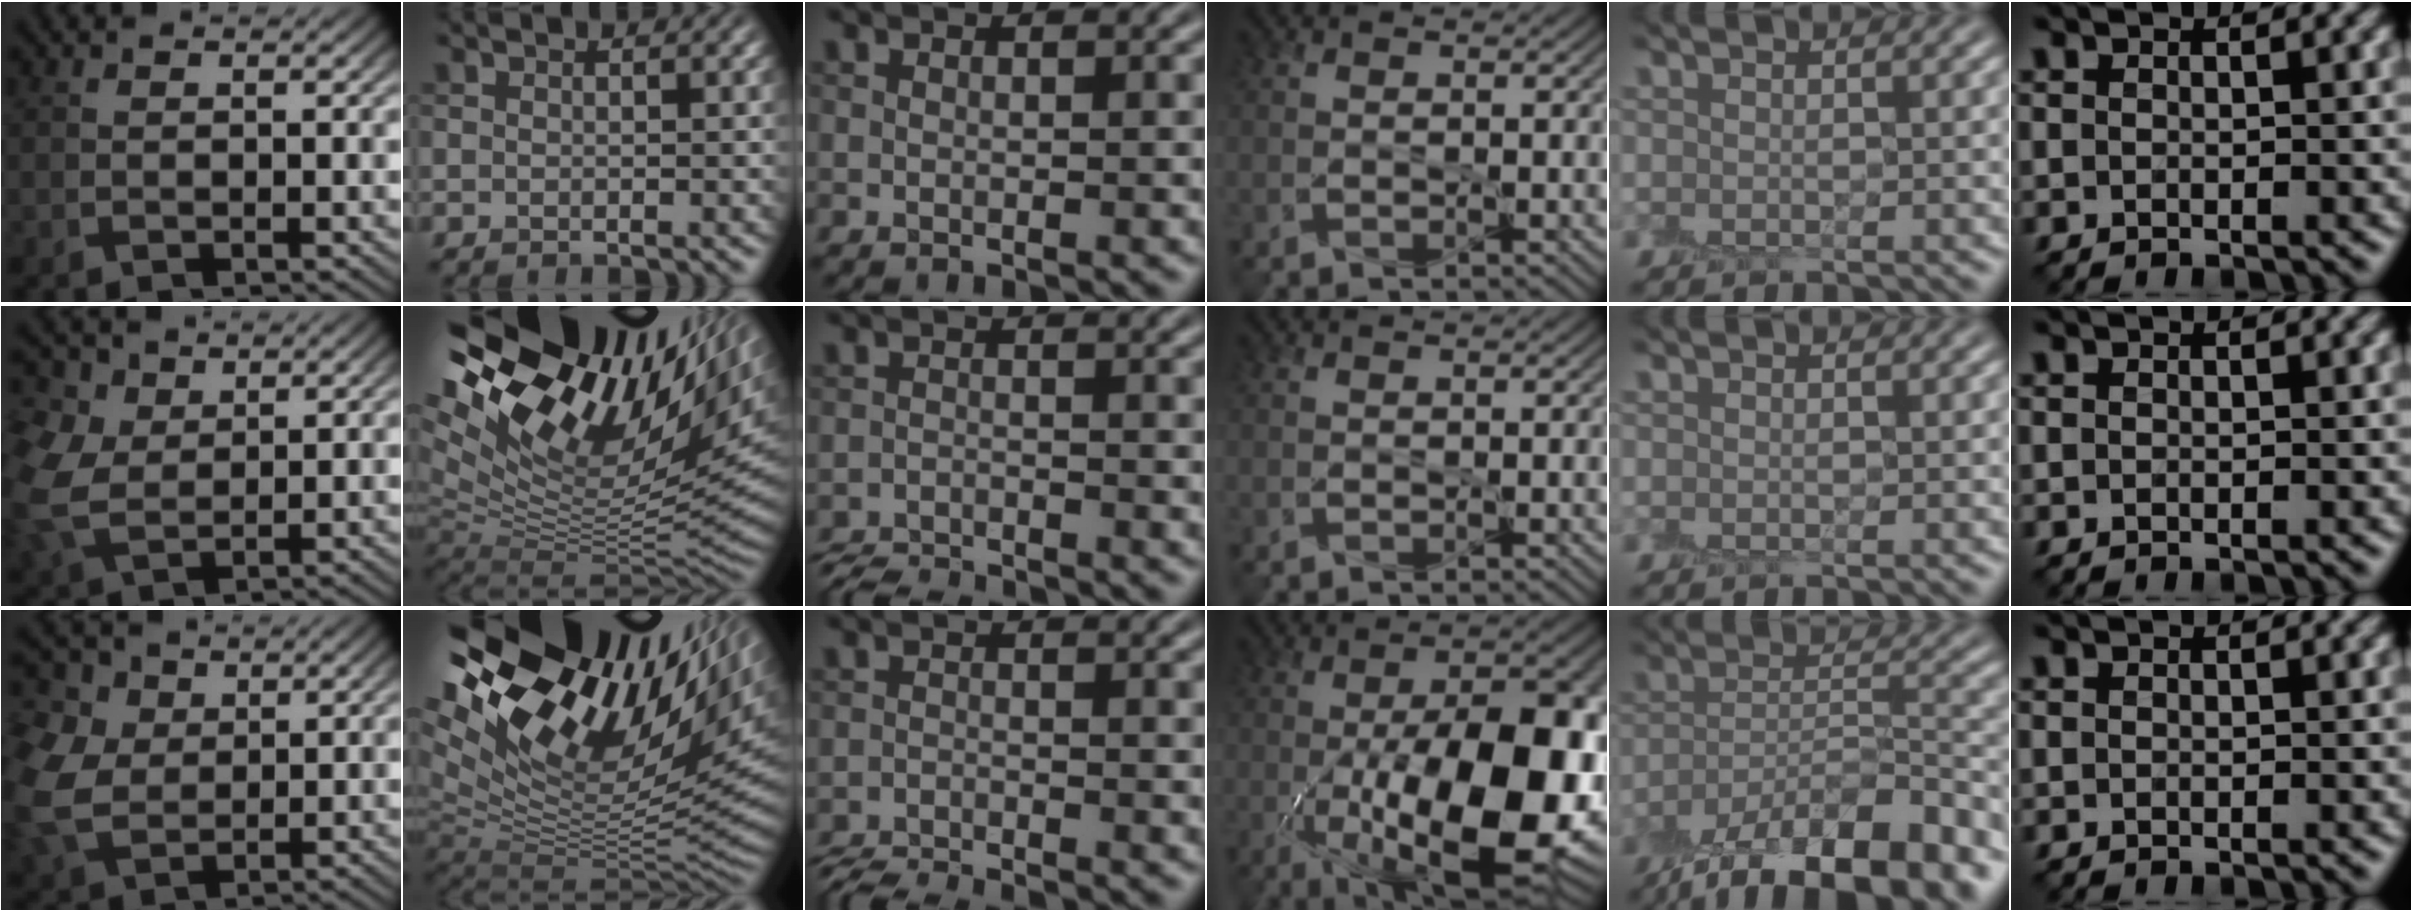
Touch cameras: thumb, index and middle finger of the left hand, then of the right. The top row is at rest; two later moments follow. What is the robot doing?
{"motion": "peel", "object": "postage stamp"}